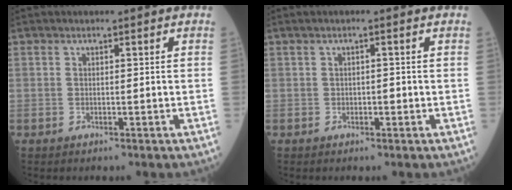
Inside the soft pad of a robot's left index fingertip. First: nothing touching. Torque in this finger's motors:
{"motor_torque": [-0.12, 0.10, 0.03, 0.00]}